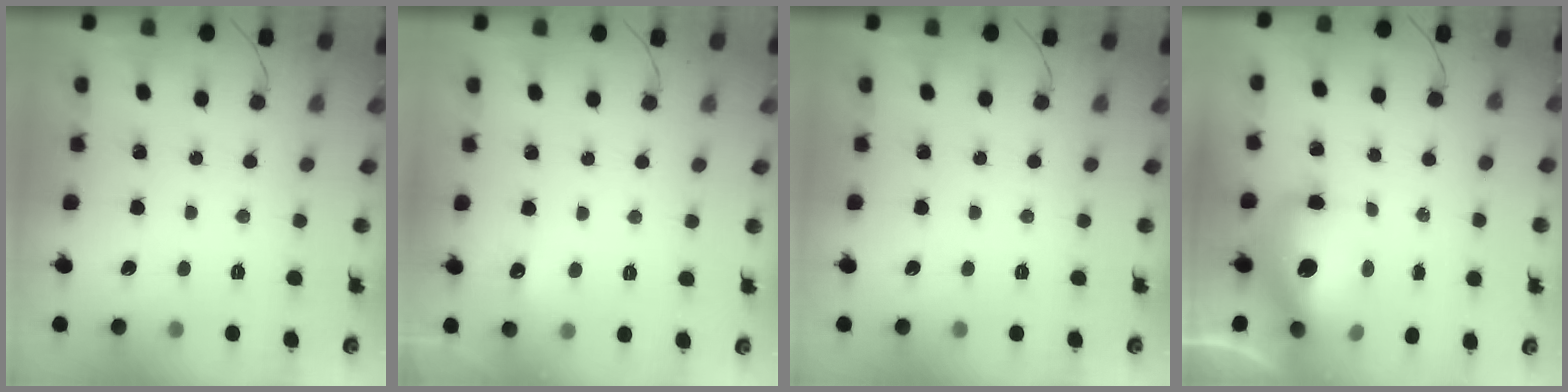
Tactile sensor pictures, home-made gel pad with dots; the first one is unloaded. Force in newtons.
{"total": 4.6, "press": 4.5, "slide": 1.2}
{"total": 0.0}
{"total": 14.9, "press": 14.5, "slide": 3.4}